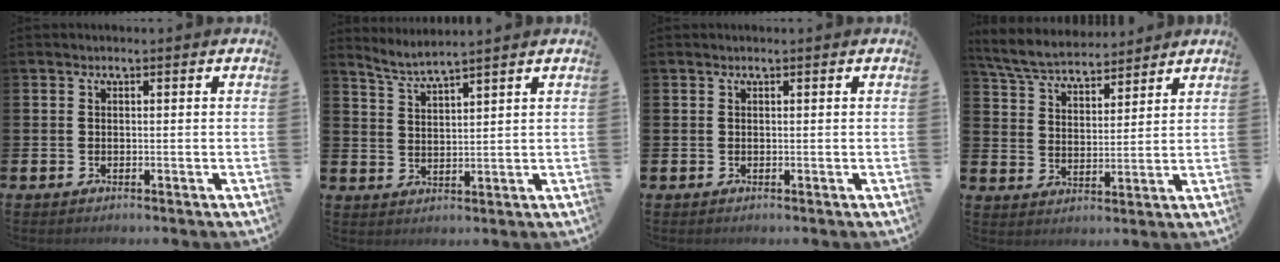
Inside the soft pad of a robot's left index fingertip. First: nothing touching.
{"total": 3.7, "force": [3.6, -0.6, 0.5], "torque": [-0.028, -0.018, 0.065]}
{"total": 0.0}
{"total": 6.4, "force": [6.1, 1.3, 1.1], "torque": [-0.051, -0.028, 0.111]}